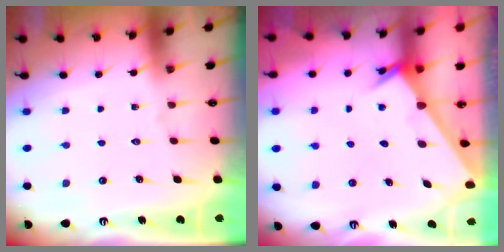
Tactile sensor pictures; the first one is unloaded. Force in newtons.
{"total": 2.6, "press": 2.6, "slide": 0.2}